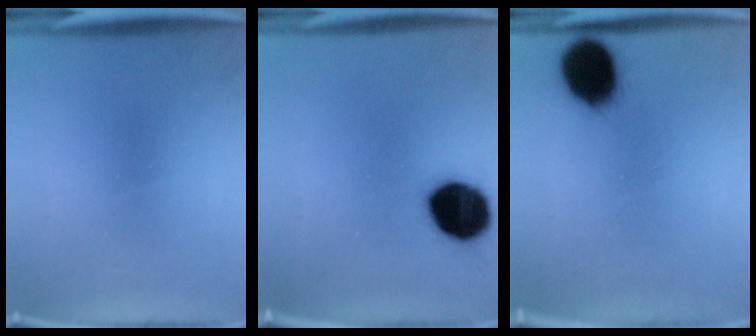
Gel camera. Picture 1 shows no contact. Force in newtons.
{"total": 16.4}
{"total": 14.1}